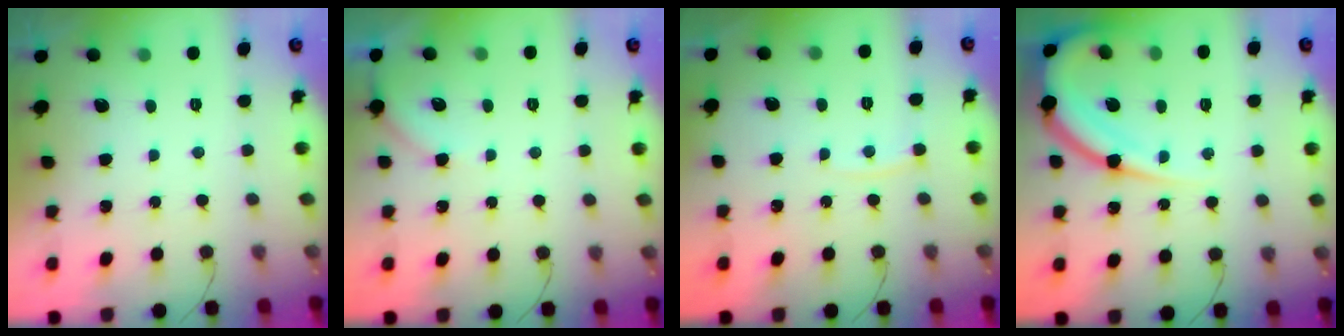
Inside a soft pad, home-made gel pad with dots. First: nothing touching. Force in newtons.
{"total": 2.9, "press": 2.9, "slide": 0.4}
{"total": 3.7, "press": 3.7, "slide": 0.3}
{"total": 14.8, "press": 14.7, "slide": 1.6}